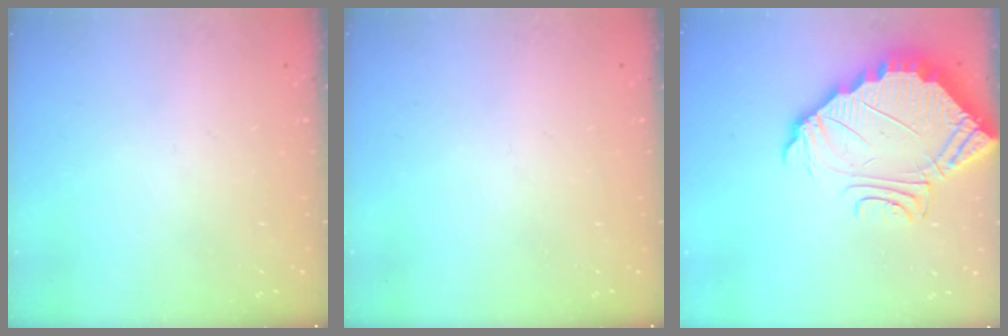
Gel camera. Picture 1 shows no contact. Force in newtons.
{"total": 0.0}
{"total": 7.3, "press": 7.3, "slide": 0.4}